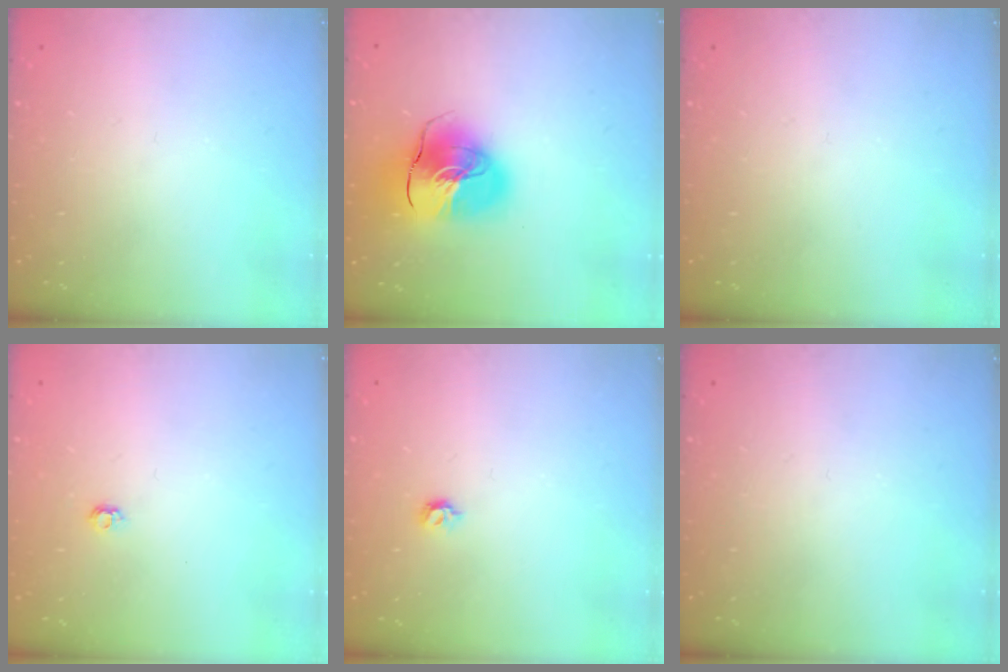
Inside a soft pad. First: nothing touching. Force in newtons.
{"total": 16.2, "press": 16.0, "slide": 2.3}
{"total": 0.0}
{"total": 3.9, "press": 3.8, "slide": 0.5}
{"total": 4.1, "press": 4.0, "slide": 0.8}
{"total": 0.0}